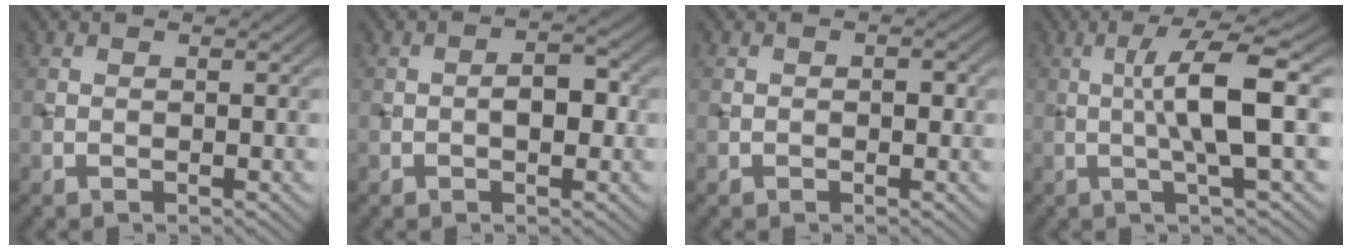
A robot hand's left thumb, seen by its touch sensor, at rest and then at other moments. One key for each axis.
{"total": 3.0, "fx": -0.4, "fy": 1.6, "fz": 2.5, "tx": -0.035, "ty": 0.004, "tz": -0.012}
{"total": 1.0, "fx": -0.1, "fy": 0.7, "fz": 0.7, "tx": -0.009, "ty": -0.002, "tz": -0.005}
{"total": 7.0, "fx": 0.4, "fy": 0.7, "fz": 7.0, "tx": -0.129, "ty": 0.016, "tz": 0.005}